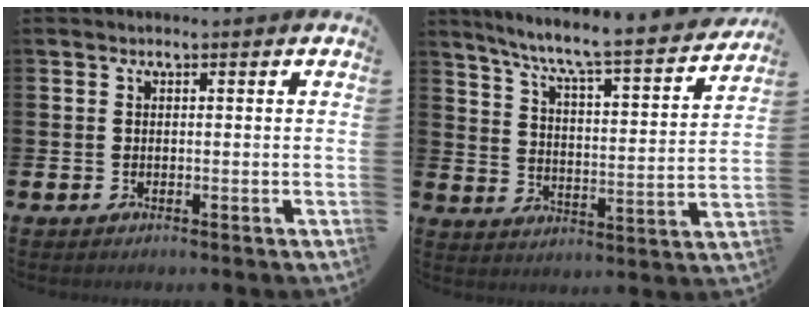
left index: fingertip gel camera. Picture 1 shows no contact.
{"total": 7.4, "force": [6.7, 0.1, 3.0], "torque": [-0.083, -0.059, 0.108]}